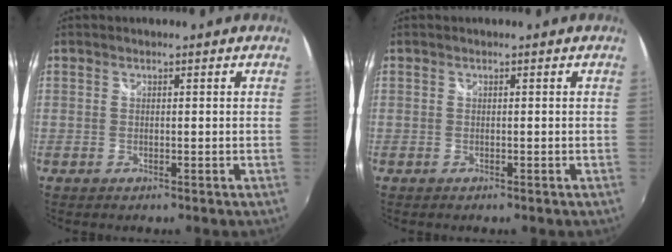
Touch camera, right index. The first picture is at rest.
{"total": 0.0}